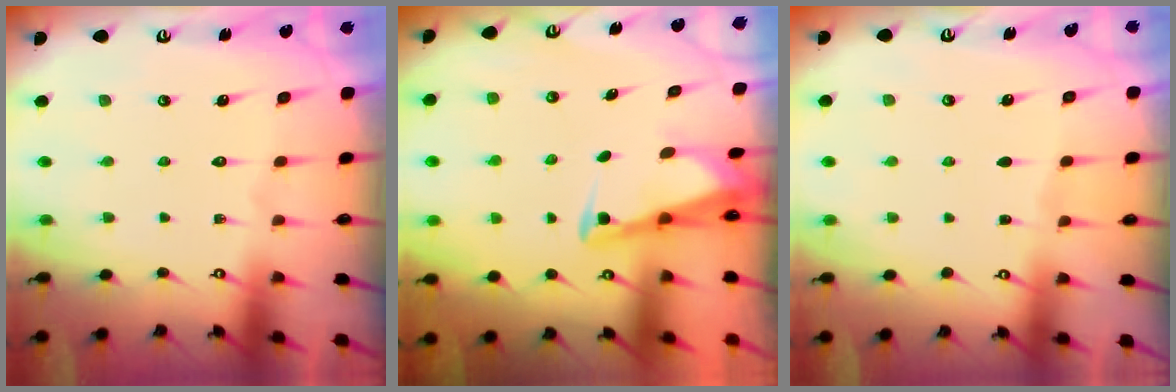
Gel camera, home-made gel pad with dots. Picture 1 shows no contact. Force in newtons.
{"total": 2.7, "press": 2.7, "slide": 0.2}
{"total": 2.5, "press": 2.5, "slide": 0.4}